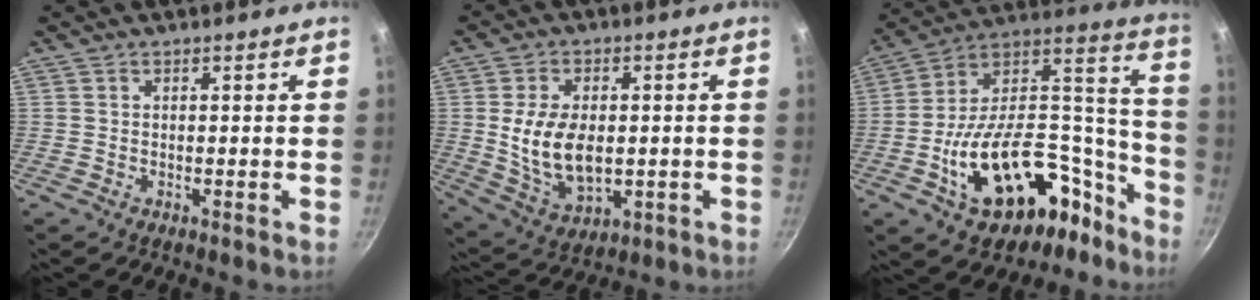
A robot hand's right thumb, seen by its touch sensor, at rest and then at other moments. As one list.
[{"total": 12.8, "force": [-0.3, 7.9, 10.0], "torque": [-0.167, -0.009, 0.009]}, {"total": 33.2, "force": [-15.3, 18.7, 22.8], "torque": [-0.282, 0.119, -0.224]}]